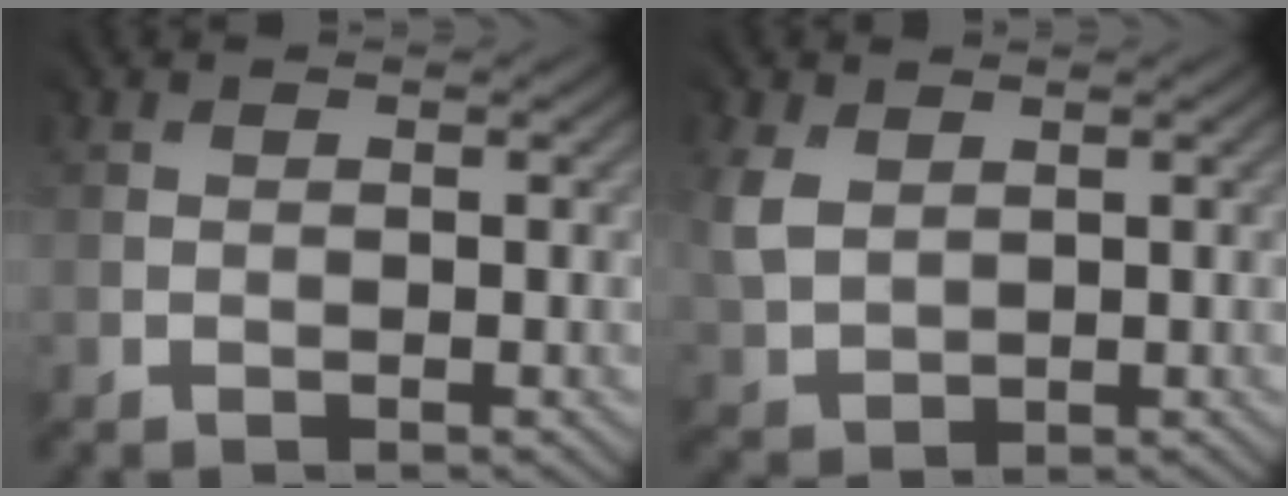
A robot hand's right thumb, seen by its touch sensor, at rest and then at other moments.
{"total": 3.6, "force": [2.1, 2.7, 0.9], "torque": [-0.036, 0.006, 0.041]}